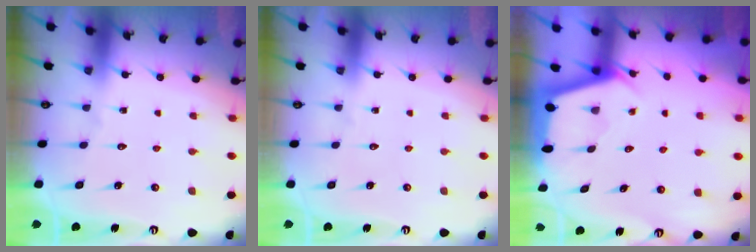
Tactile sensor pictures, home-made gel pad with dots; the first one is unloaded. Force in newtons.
{"total": 0.0}
{"total": 2.3, "press": 2.3, "slide": 0.2}